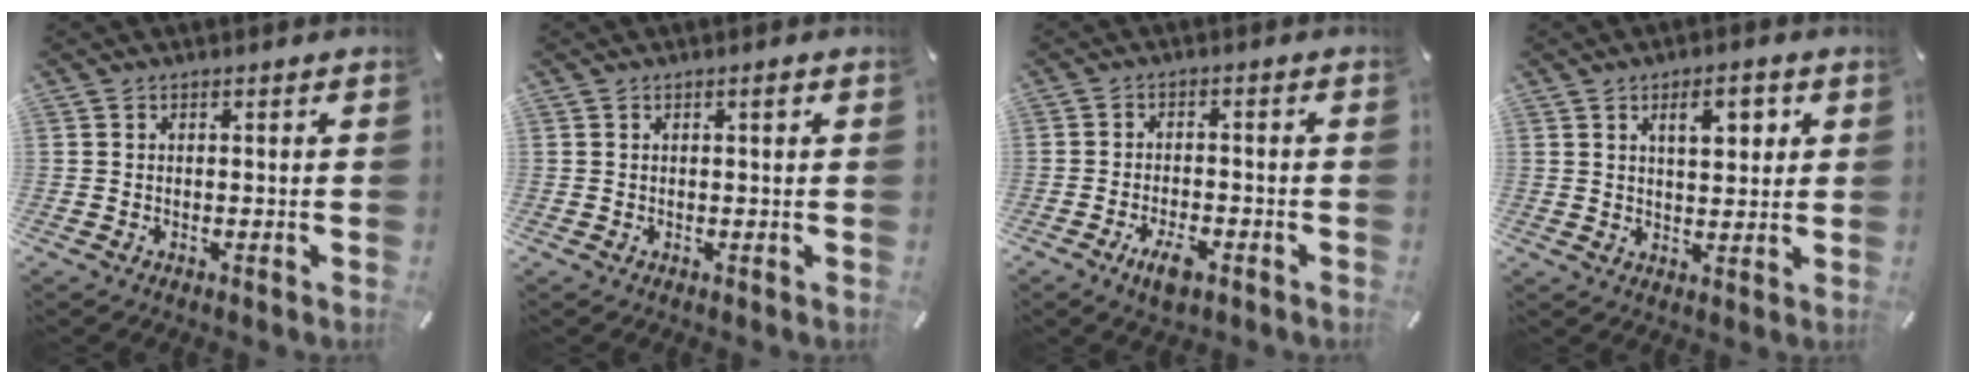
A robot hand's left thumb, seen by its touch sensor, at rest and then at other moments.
{"total": 1.1, "force": [0.4, 0.2, 1.0], "torque": [-0.019, 0.004, 0.005]}
{"total": 5.6, "force": [-3.2, 2.4, 3.8], "torque": [-0.077, 0.011, -0.059]}
{"total": 6.9, "force": [3.1, 3.2, 5.3], "torque": [-0.073, -0.008, 0.044]}